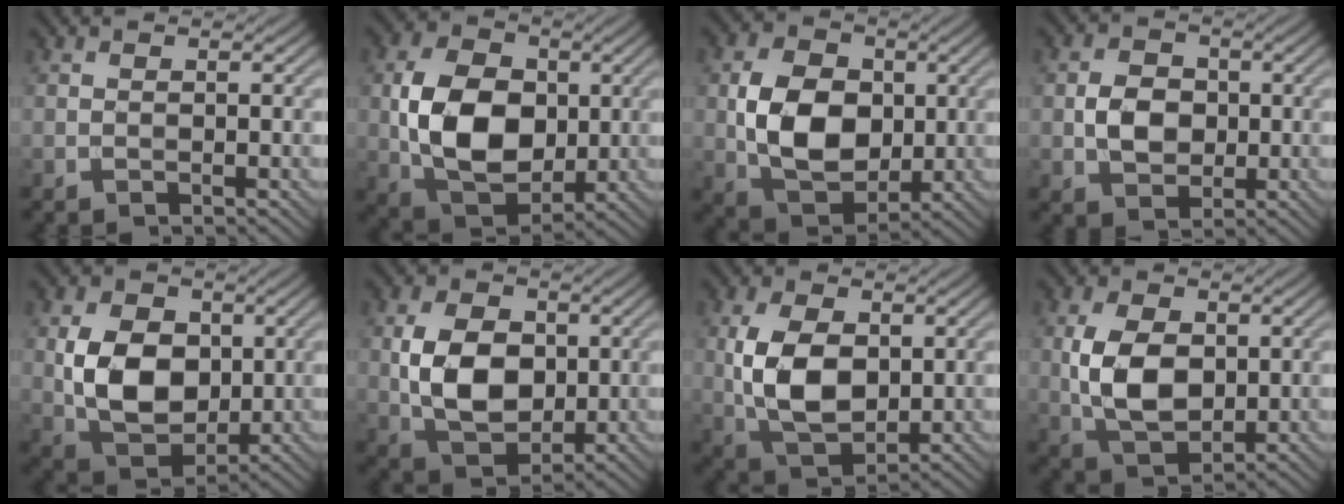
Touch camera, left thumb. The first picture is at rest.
{"total": 11.8, "force": [0.2, 8.4, 8.3], "torque": [-0.176, -0.004, 0.005]}
{"total": 10.4, "force": [0.4, 7.6, 7.2], "torque": [-0.156, -0.002, 0.004]}
{"total": 4.8, "force": [-0.2, 3.9, 2.8], "torque": [-0.058, -0.002, -0.008]}
{"total": 10.3, "force": [0.8, 7.4, 7.1], "torque": [-0.158, -0.008, 0.013]}
{"total": 9.5, "force": [0.5, 6.6, 6.8], "torque": [-0.149, -0.005, 0.007]}
{"total": 9.8, "force": [0.8, 6.1, 7.5], "torque": [-0.177, -0.005, 0.019]}
{"total": 8.6, "force": [0.6, 5.6, 6.5], "torque": [-0.149, -0.003, 0.010]}